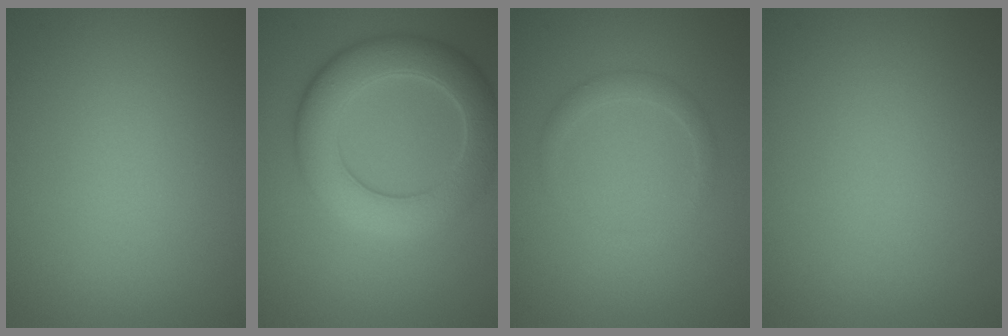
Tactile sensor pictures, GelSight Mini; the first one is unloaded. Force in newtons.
{"total": 7.1, "press": 7.1, "slide": 0.3}
{"total": 1.4, "press": 1.4, "slide": 0.1}
{"total": 0.0}